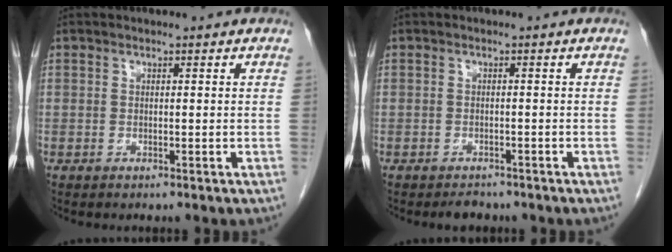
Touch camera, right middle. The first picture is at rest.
{"total": 1.9, "force": [-1.7, 0.8, 0.4], "torque": [-0.014, -0.004, -0.022]}